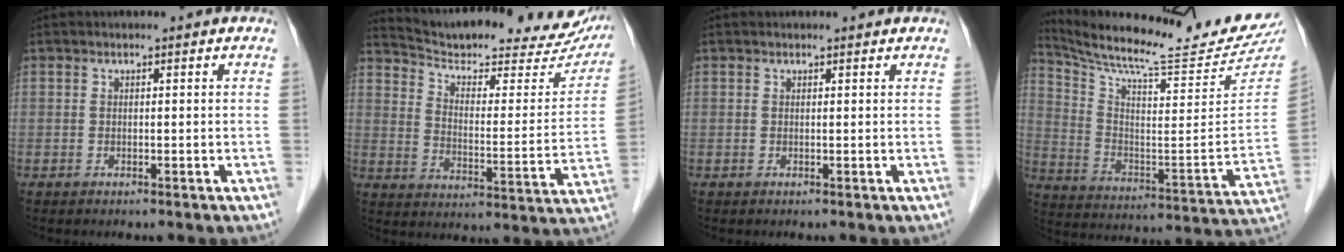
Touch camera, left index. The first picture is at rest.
{"total": 25.9, "force": [23.3, 5.2, 10.0], "torque": [-0.147, -0.048, 0.298]}
{"total": 1.6, "force": [1.5, 0.5, 0.3], "torque": [-0.011, 0.012, 0.014]}
{"total": 23.3, "force": [21.6, 0.1, 8.7], "torque": [-0.154, -0.092, 0.312]}